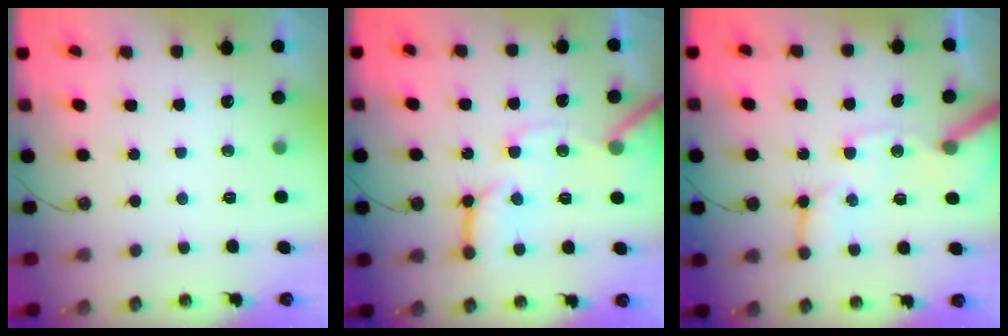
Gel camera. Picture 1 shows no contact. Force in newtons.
{"total": 14.7, "press": 14.7, "slide": 1.6}
{"total": 12.6, "press": 12.5, "slide": 1.6}